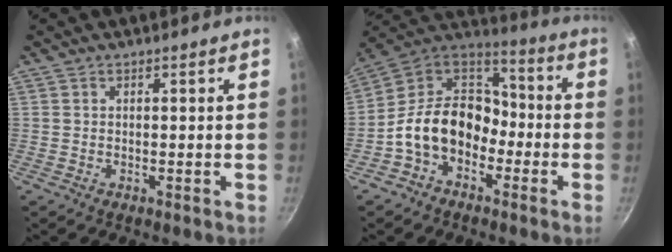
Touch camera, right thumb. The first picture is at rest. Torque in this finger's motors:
{"motor_torque": [1.93, 2.35, 1.49, -1.17, 0.09]}